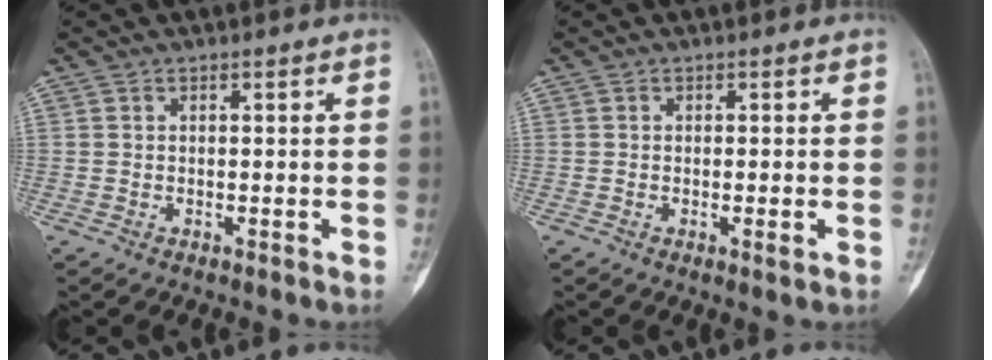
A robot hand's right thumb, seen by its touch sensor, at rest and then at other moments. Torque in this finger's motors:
{"motor_torque": [-0.57, 0.19, -0.05, 0.28, -0.03]}